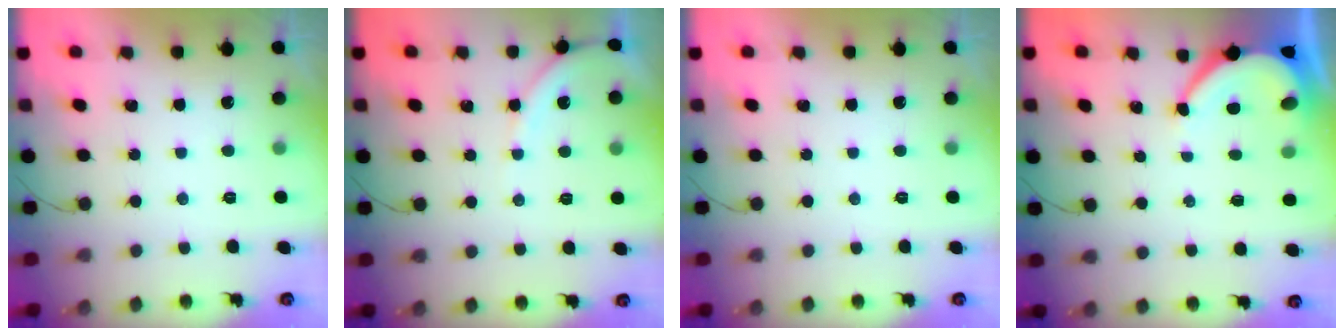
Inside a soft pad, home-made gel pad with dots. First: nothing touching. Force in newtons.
{"total": 5.4, "press": 5.3, "slide": 0.8}
{"total": 0.0}
{"total": 5.9, "press": 5.8, "slide": 0.8}